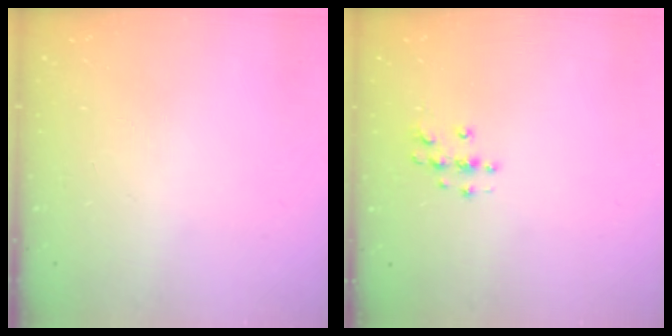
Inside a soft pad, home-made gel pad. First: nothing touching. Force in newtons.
{"total": 3.8, "press": 3.8, "slide": 0.4}